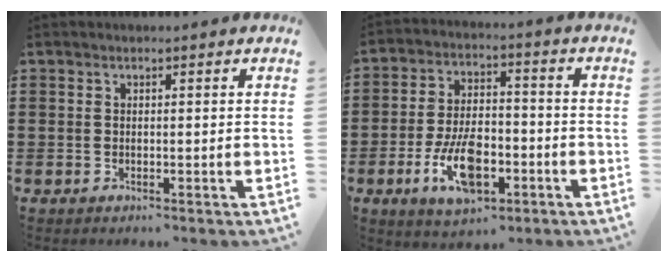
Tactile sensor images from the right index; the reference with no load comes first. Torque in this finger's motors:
{"motor_torque": [2.14, 0.00, 1.05, 0.21]}